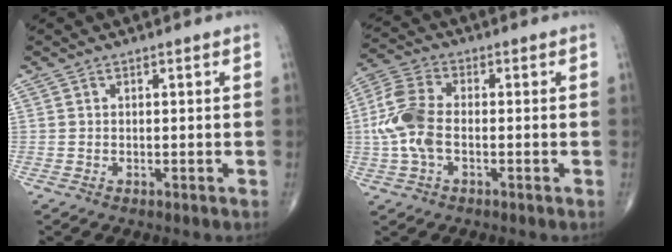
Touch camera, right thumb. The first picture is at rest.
{"total": 9.5, "force": [-1.2, 5.5, 7.7], "torque": [-0.184, 0.023, -0.030]}